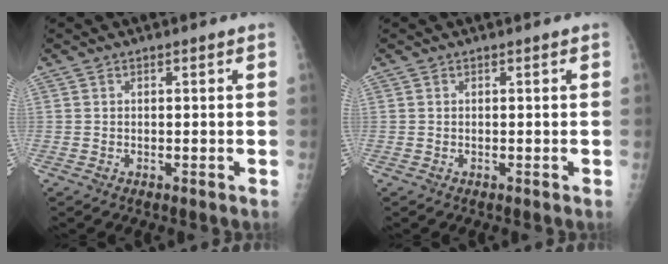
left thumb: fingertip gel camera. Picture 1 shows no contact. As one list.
[{"total": 0.0}]